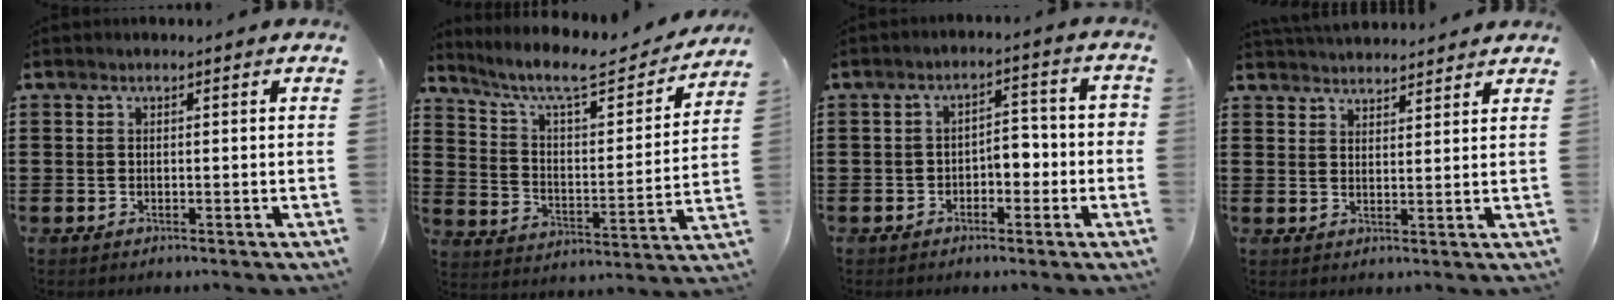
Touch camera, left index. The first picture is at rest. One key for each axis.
{"total": 8.5, "fx": 7.3, "fy": 1.0, "fz": 4.2, "tx": -0.105, "ty": -0.049, "tz": 0.118}
{"total": 3.5, "fx": -2.0, "fy": 2.1, "fz": 2.0, "tx": -0.041, "ty": 0.010, "tz": -0.043}
{"total": 3.2, "fx": 3.2, "fy": 0.3, "fz": -0.1, "tx": -0.007, "ty": -0.011, "tz": 0.060}